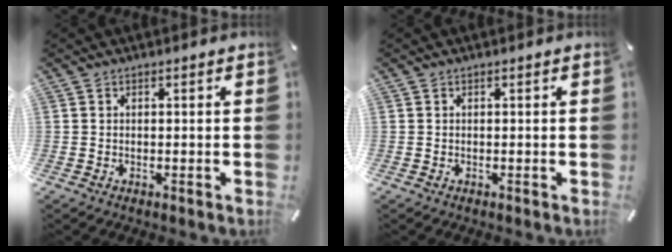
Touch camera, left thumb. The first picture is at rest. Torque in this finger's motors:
{"motor_torque": [0.05, 0.45, -0.01, -0.03, 0.00]}